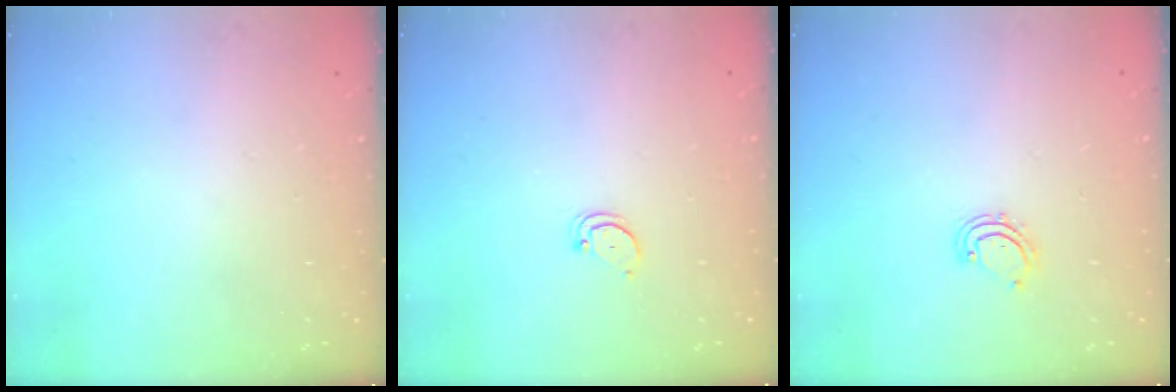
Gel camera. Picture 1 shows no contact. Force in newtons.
{"total": 2.7, "press": 2.7, "slide": 0.2}
{"total": 3.5, "press": 3.5, "slide": 0.3}